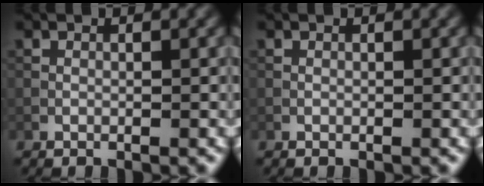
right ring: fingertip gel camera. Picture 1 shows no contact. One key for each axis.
{"total": 0.0}